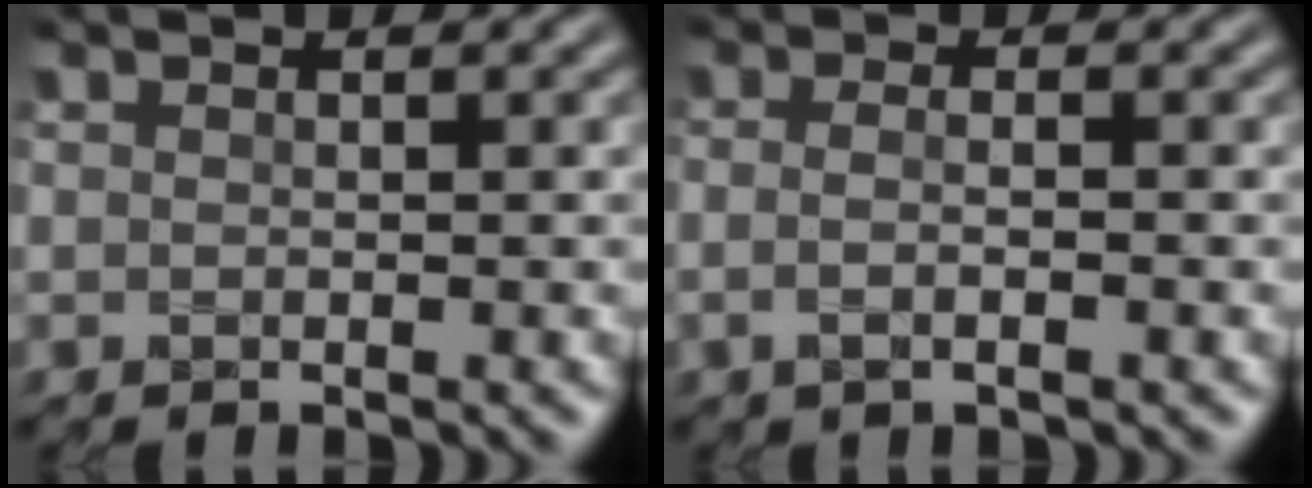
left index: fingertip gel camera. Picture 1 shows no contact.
{"total": 2.5, "force": [-0.3, 1.1, 2.2], "torque": [-0.028, -0.003, -0.019]}